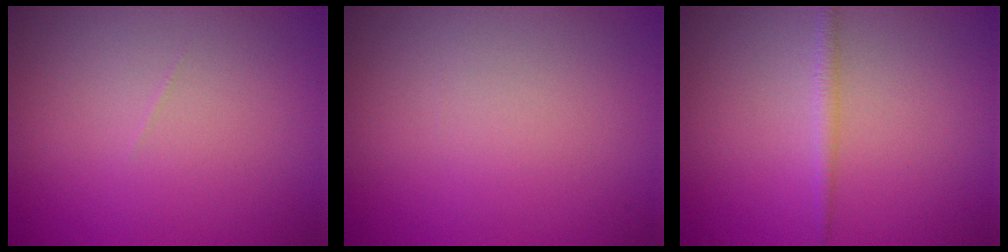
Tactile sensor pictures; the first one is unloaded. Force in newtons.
{"total": 0.0}
{"total": 1.2, "press": 1.2, "slide": 0.1}